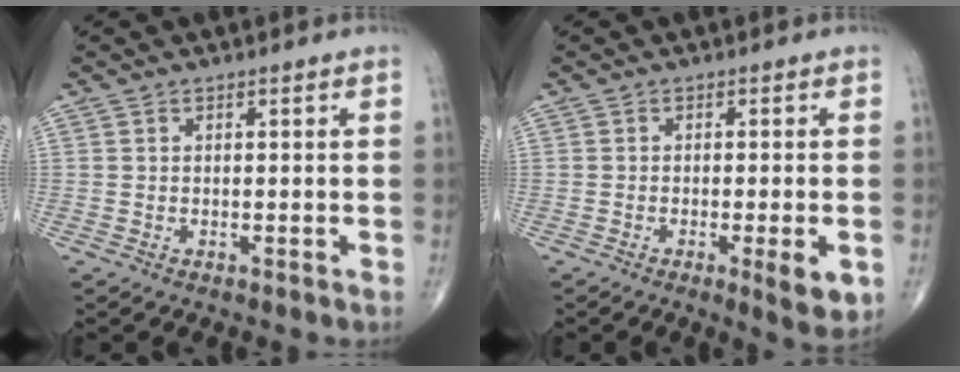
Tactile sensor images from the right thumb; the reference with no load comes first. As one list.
[{"total": 5.5, "force": [-1.8, 1.1, 5.1], "torque": [-0.070, -0.009, -0.023]}]